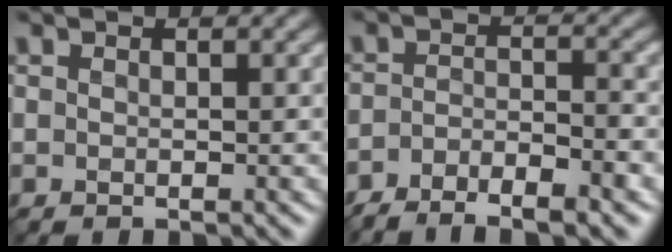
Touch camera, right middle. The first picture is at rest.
{"total": 5.4, "force": [-4.1, 1.3, 3.2], "torque": [-0.055, -0.006, -0.072]}